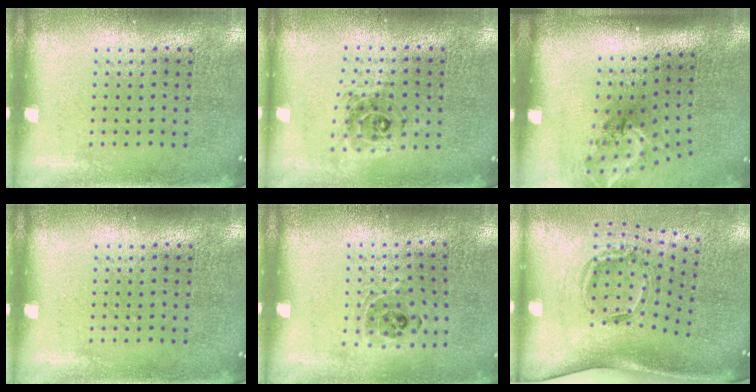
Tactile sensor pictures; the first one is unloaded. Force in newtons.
{"total": 0.8, "press": 0.8, "slide": 0.1}
{"total": 1.9, "press": 1.3, "slide": 1.4}
{"total": 0.0}
{"total": 0.9, "press": 0.9, "slide": 0.1}
{"total": 2.1, "press": 1.3, "slide": 1.6}